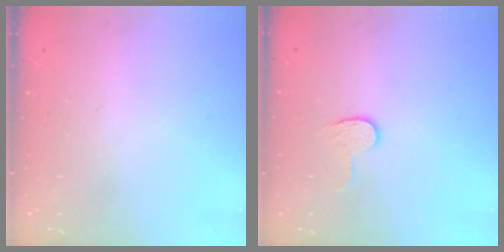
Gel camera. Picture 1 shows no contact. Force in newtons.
{"total": 3.8, "press": 3.8, "slide": 0.4}